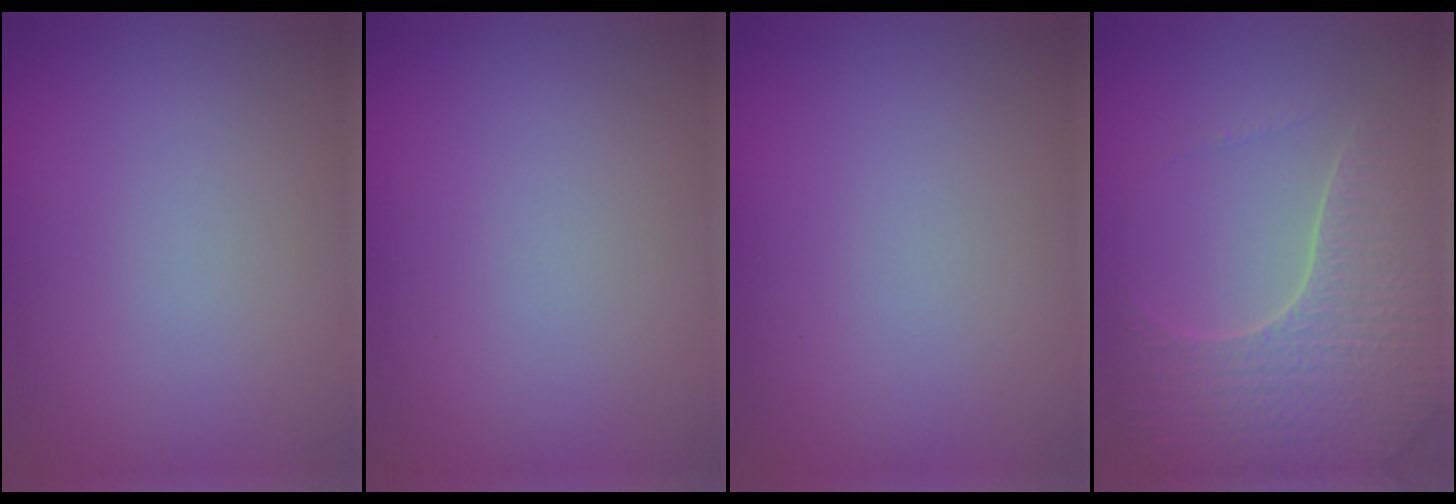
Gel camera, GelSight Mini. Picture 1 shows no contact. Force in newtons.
{"total": 0.0}
{"total": 0.0}
{"total": 4.9, "press": 4.4, "slide": 2.3}